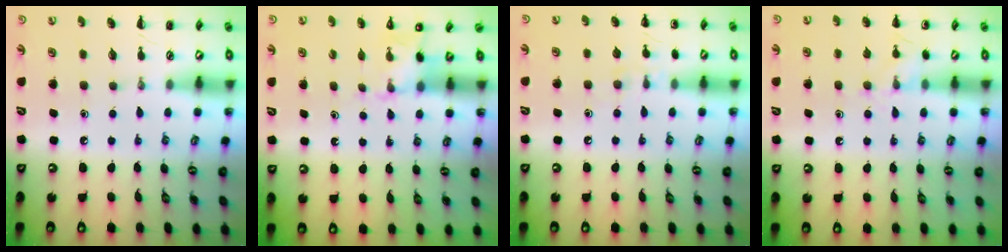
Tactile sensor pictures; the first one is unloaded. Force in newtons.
{"total": 3.5, "press": 3.3, "slide": 1.2}
{"total": 7.0, "press": 6.7, "slide": 2.1}
{"total": 8.0, "press": 7.8, "slide": 1.8}